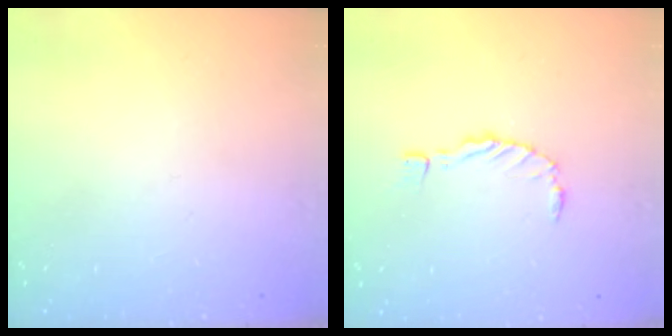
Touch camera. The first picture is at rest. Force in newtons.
{"total": 0.0}